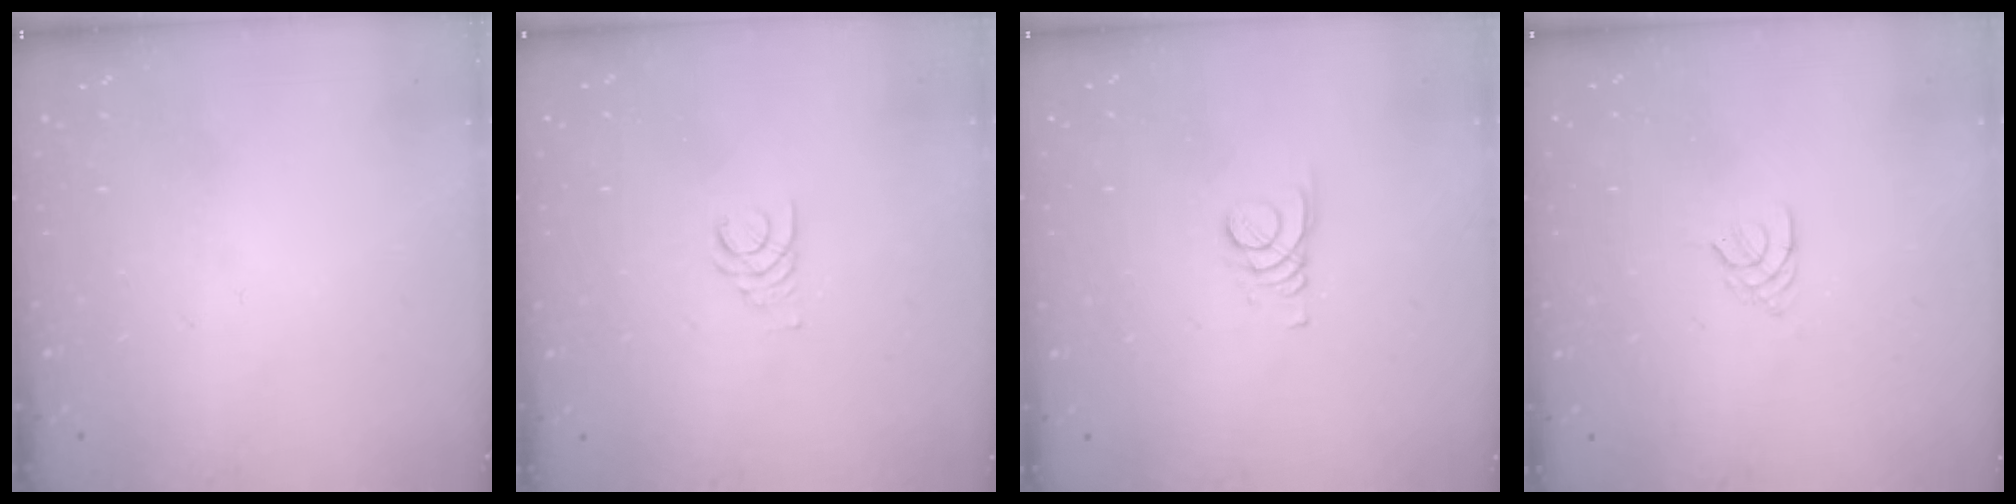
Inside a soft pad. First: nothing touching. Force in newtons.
{"total": 1.7, "press": 1.7, "slide": 0.2}
{"total": 2.1, "press": 2.1, "slide": 0.1}
{"total": 2.1, "press": 2.0, "slide": 0.4}